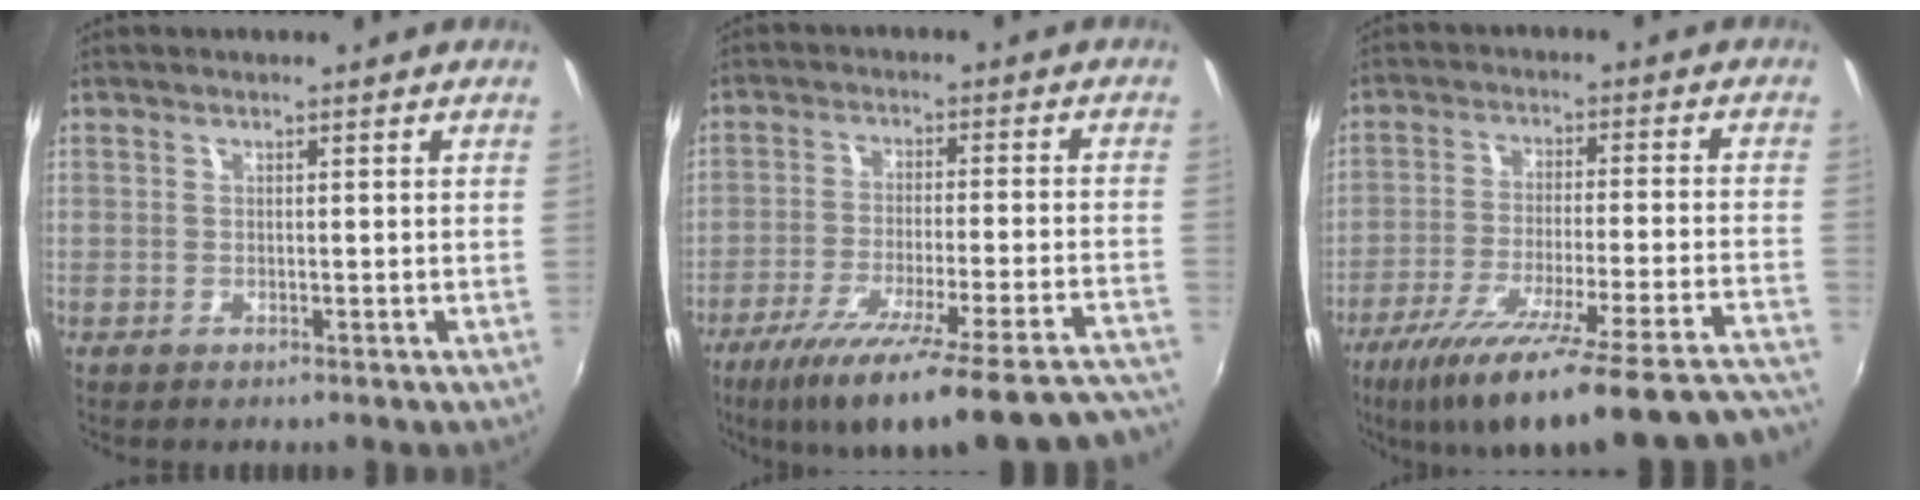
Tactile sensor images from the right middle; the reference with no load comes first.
{"total": 28.0, "force": [-23.8, 2.5, 14.4], "torque": [-0.221, -0.070, -0.342]}
{"total": 30.7, "force": [-26.2, 1.5, 16.0], "torque": [-0.236, -0.086, -0.382]}